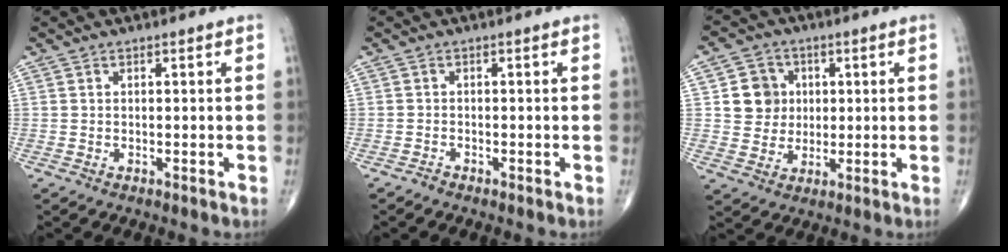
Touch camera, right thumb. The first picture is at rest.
{"total": 0.6, "force": [-0.6, 0.2, -0.1], "torque": [0.002, 0.000, -0.018]}
{"total": 7.5, "force": [1.4, 7.0, 2.4], "torque": [-0.007, 0.000, 0.023]}